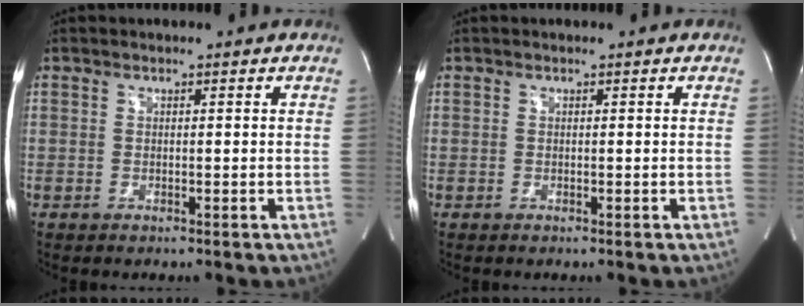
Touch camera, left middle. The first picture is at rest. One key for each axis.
{"total": 0.0}